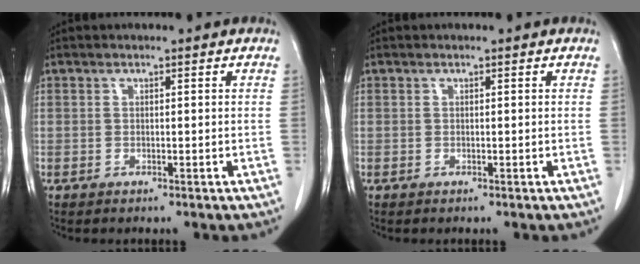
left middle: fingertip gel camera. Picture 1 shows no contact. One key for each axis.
{"total": 0.0}